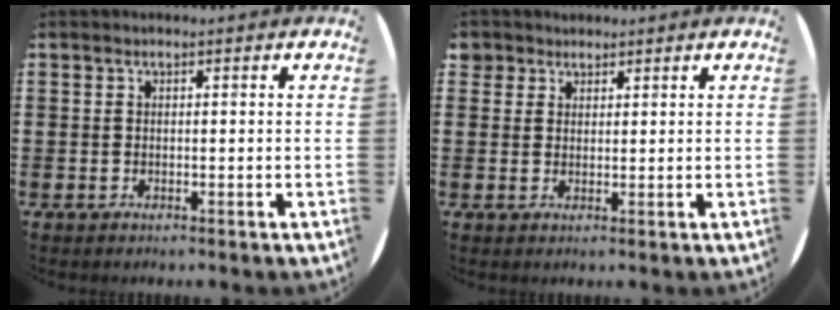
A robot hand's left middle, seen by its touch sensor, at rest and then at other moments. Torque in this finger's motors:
{"motor_torque": [0.09, -0.09, 0.00, 0.04]}